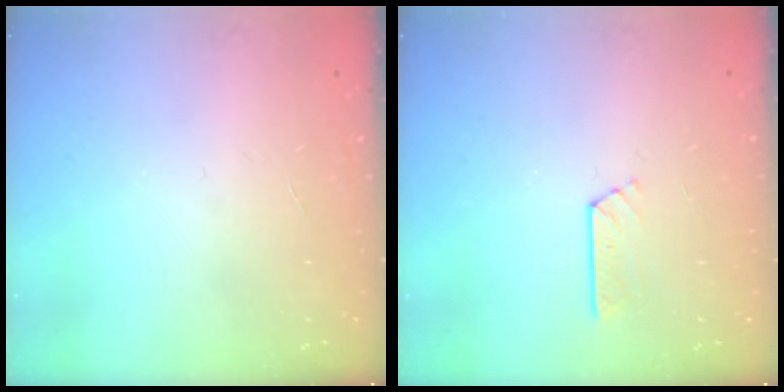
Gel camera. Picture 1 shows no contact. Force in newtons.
{"total": 3.5, "press": 3.5, "slide": 0.4}